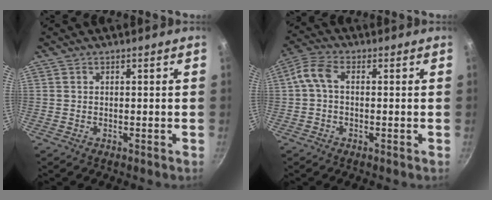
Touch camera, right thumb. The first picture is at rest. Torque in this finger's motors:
{"motor_torque": [0.06, 0.05, 0.08, -0.07, 0.08]}